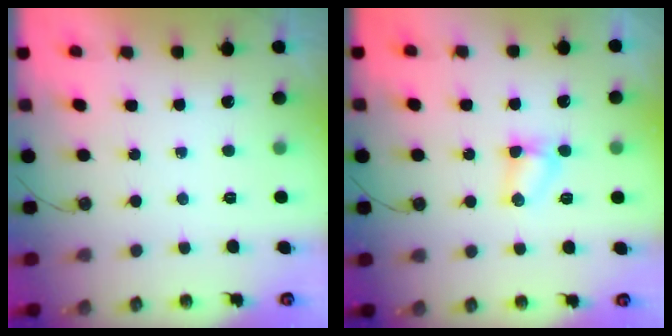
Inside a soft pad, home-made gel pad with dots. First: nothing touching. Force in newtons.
{"total": 3.5, "press": 3.4, "slide": 0.5}